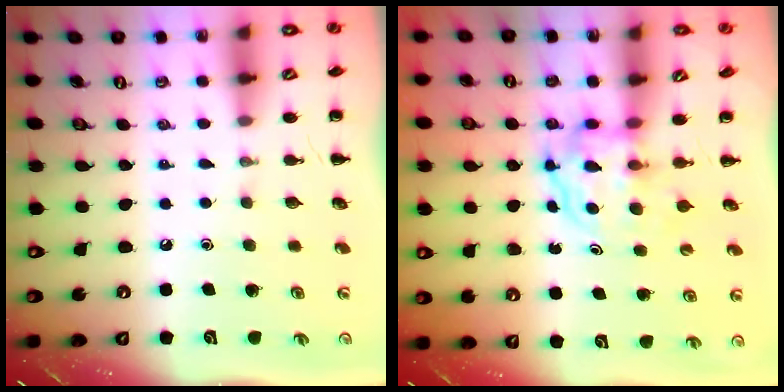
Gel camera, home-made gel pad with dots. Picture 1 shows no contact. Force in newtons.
{"total": 3.7, "press": 3.7, "slide": 0.2}